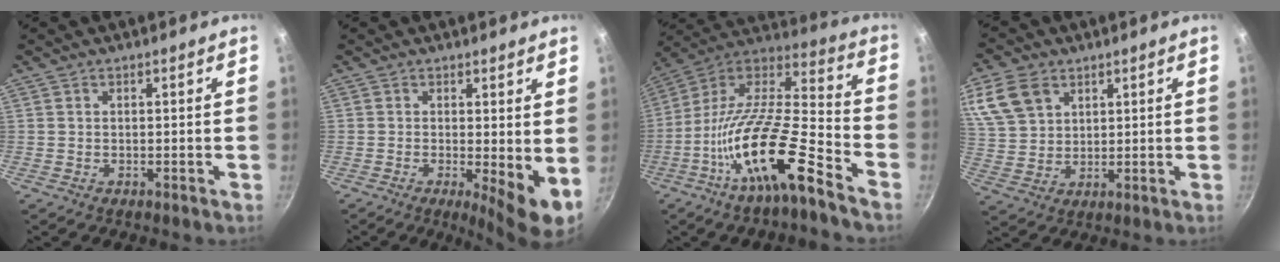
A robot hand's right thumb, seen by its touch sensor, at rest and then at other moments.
{"total": 5.6, "force": [0.0, 0.9, 5.5], "torque": [-0.073, -0.020, 0.005]}
{"total": 20.8, "force": [-10.8, 5.2, 17.0], "torque": [-0.289, 0.068, -0.214]}
{"total": 9.3, "force": [4.9, 6.4, 4.6], "torque": [-0.078, -0.013, 0.103]}